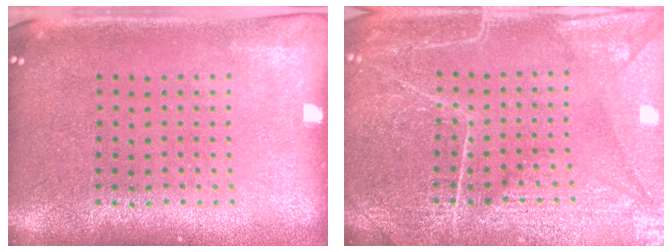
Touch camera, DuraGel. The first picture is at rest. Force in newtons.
{"total": 6.2, "press": 6.2, "slide": 0.7}